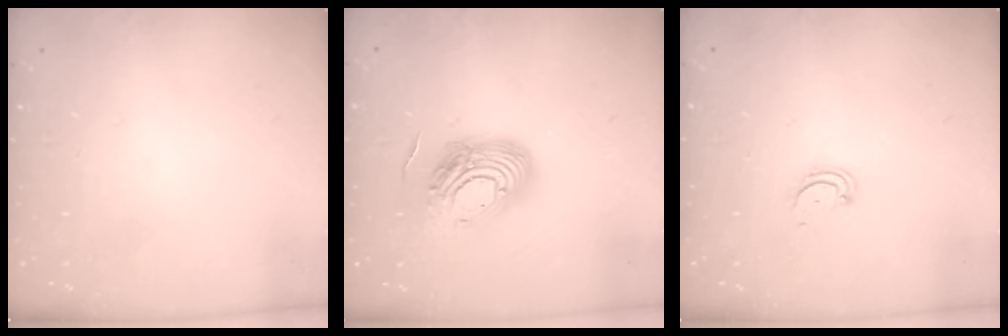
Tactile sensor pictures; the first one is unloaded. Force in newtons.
{"total": 16.1, "press": 16.0, "slide": 1.1}
{"total": 3.8, "press": 3.8, "slide": 0.3}